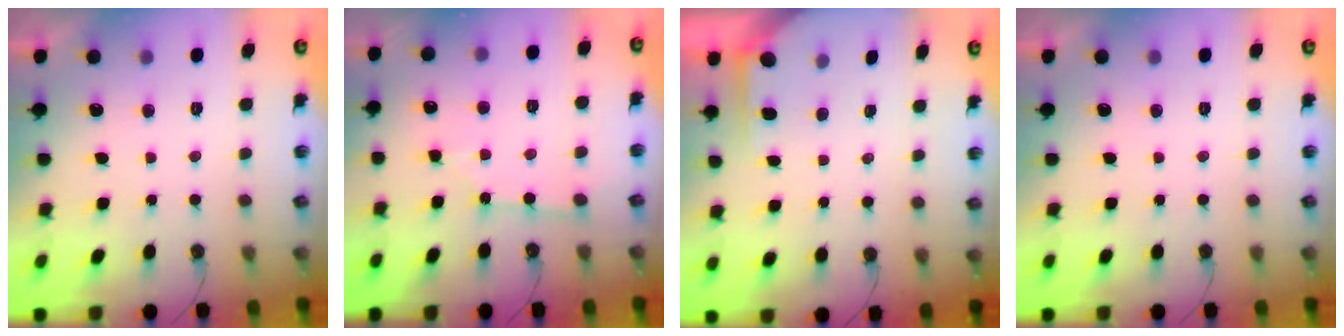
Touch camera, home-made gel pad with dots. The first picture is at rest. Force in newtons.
{"total": 2.1, "press": 2.1, "slide": 0.3}
{"total": 1.5, "press": 1.5, "slide": 0.3}
{"total": 0.0}